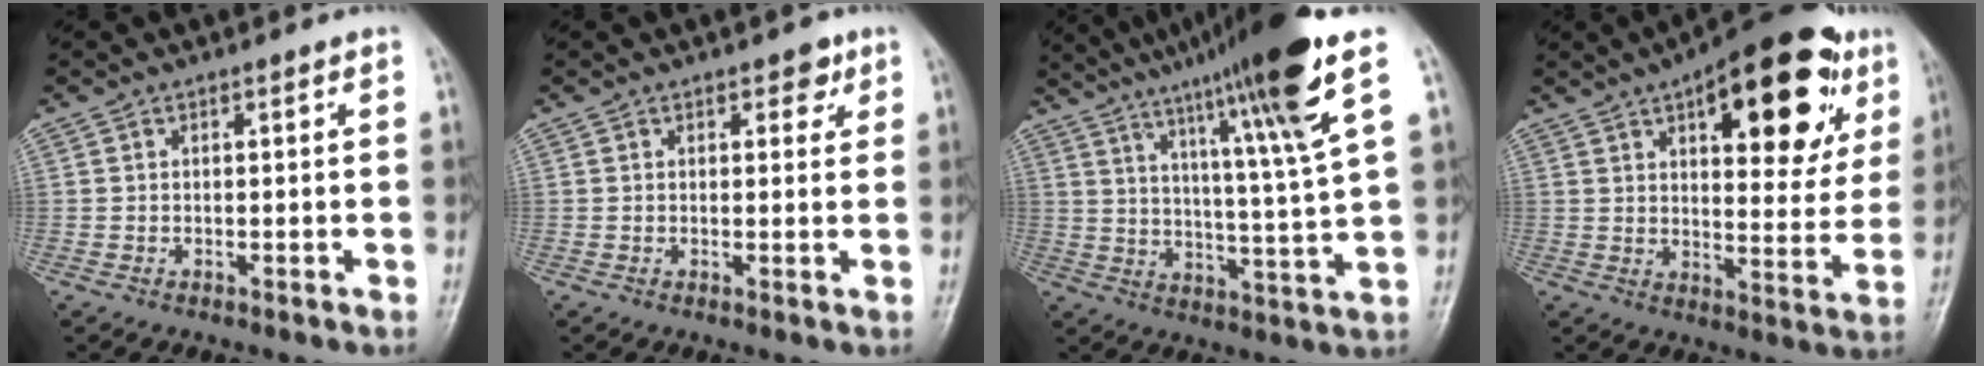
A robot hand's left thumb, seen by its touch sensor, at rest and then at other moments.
{"total": 2.8, "force": [1.6, 1.6, 1.6], "torque": [-0.003, -0.004, 0.017]}
{"total": 19.4, "force": [11.6, 0.1, 15.6], "torque": [-0.234, -0.042, 0.177]}
{"total": 24.2, "force": [11.1, 10.3, 18.9], "torque": [-0.217, -0.016, 0.153]}